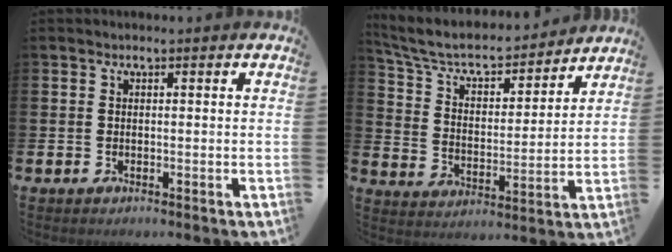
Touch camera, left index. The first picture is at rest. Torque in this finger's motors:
{"motor_torque": [0.39, -1.04, 0.02, 0.17]}